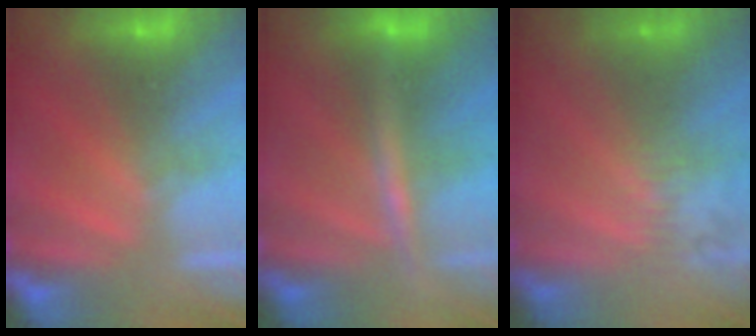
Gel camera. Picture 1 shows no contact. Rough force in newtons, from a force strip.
{"total": 2.6}
{"total": 2.4}